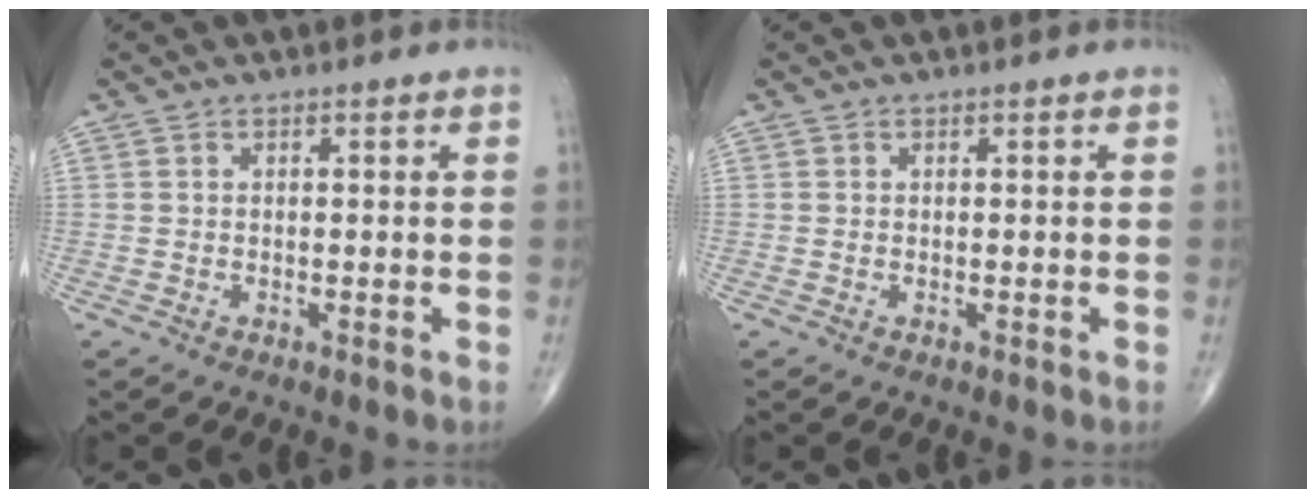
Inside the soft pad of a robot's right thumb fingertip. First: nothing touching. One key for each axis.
{"total": 0.0}